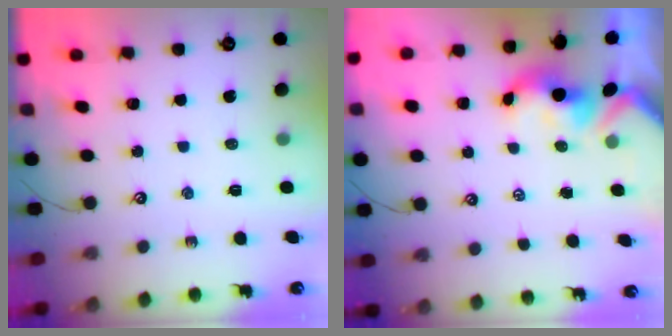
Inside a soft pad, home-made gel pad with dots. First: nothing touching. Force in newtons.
{"total": 1.7, "press": 1.5, "slide": 0.7}